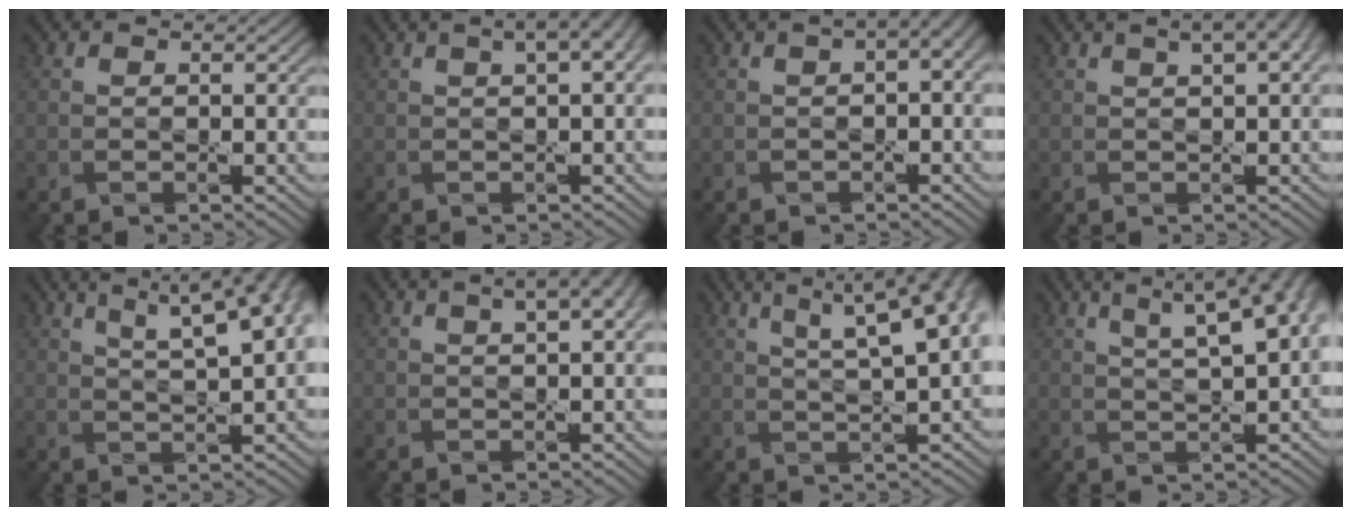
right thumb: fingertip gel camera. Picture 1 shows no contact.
{"total": 4.6, "force": [1.9, 1.5, 3.9], "torque": [-0.044, 0.018, 0.020]}
{"total": 4.5, "force": [0.9, 1.6, 4.1], "torque": [-0.049, 0.009, 0.013]}
{"total": 6.1, "force": [2.9, 2.2, 4.8], "torque": [-0.051, 0.023, 0.024]}
{"total": 12.9, "force": [5.9, 4.3, 10.6], "torque": [-0.134, 0.048, 0.076]}
{"total": 5.3, "force": [2.4, 1.8, 4.3], "torque": [-0.047, 0.020, 0.019]}
{"total": 14.2, "force": [5.6, 4.8, 12.1], "torque": [-0.144, 0.060, 0.072]}
{"total": 11.8, "force": [5.0, 3.8, 10.0], "torque": [-0.125, 0.045, 0.059]}